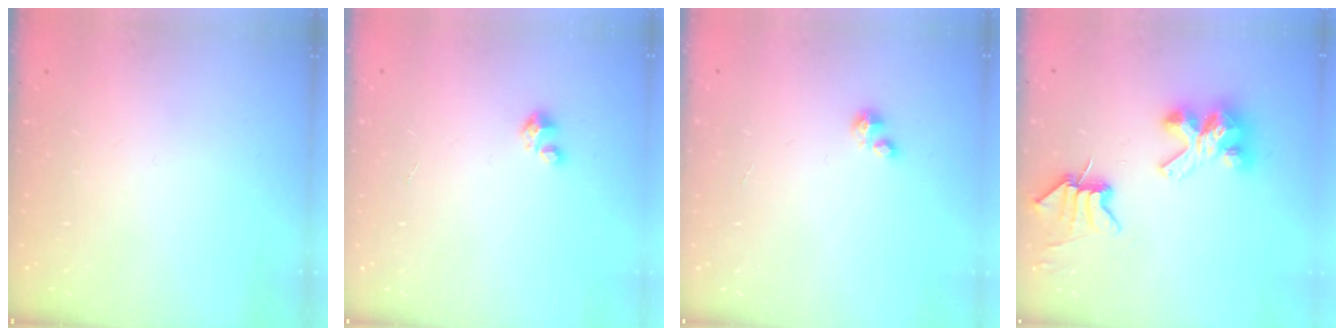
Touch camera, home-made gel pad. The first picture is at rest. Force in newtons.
{"total": 1.8, "press": 1.8, "slide": 0.1}
{"total": 1.7, "press": 1.7, "slide": 0.4}
{"total": 9.8, "press": 9.8, "slide": 1.0}